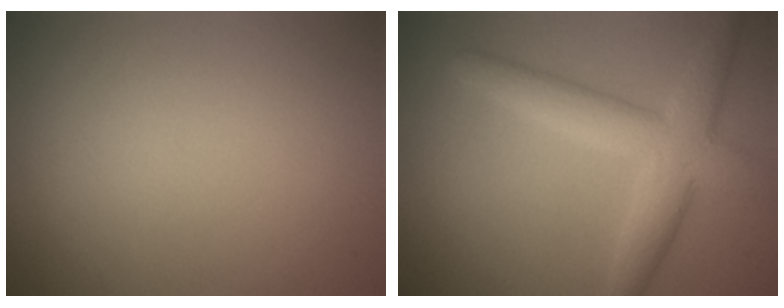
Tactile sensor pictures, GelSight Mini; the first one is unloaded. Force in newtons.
{"total": 5.2, "press": 5.2, "slide": 0.2}